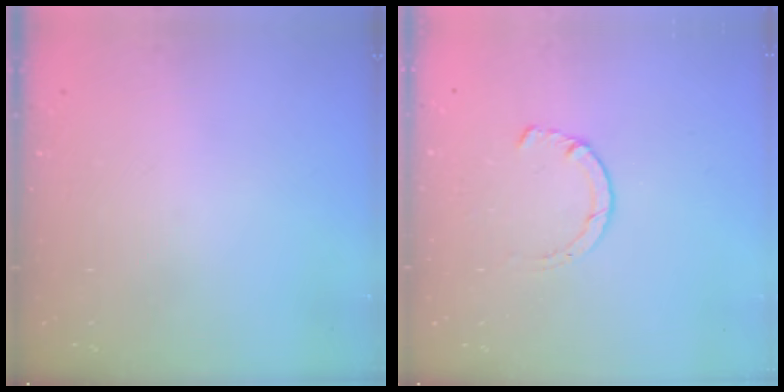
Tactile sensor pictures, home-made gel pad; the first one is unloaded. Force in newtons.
{"total": 1.5, "press": 1.5, "slide": 0.3}